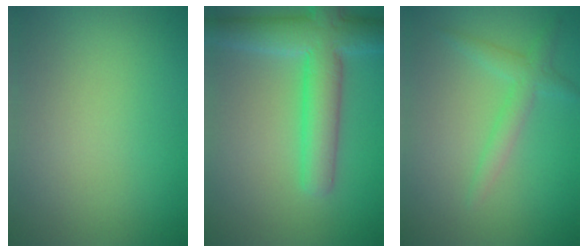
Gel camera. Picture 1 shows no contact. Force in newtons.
{"total": 7.1, "press": 7.1, "slide": 0.4}
{"total": 2.2, "press": 2.2, "slide": 0.1}